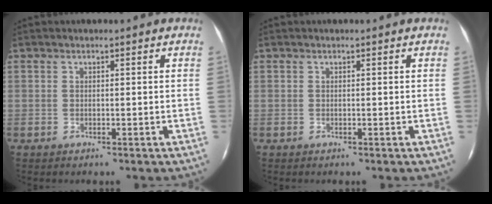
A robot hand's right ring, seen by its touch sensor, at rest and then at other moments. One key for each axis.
{"total": 0.0}